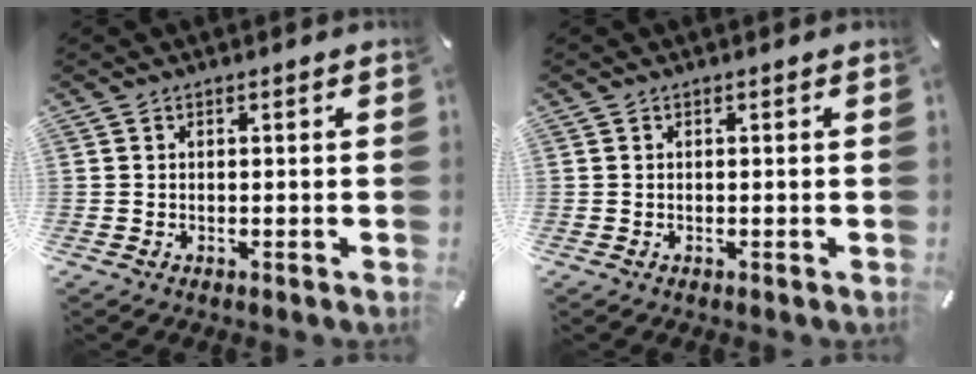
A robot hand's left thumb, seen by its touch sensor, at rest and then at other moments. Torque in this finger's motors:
{"motor_torque": [-0.22, -0.61, 0.04, 0.18, -0.02]}